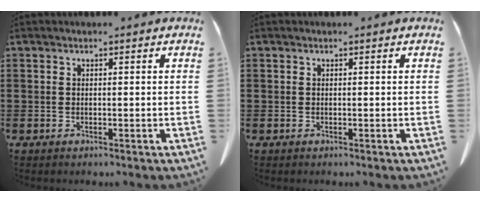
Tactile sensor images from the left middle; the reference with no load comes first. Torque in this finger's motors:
{"motor_torque": [0.00, 0.00, 0.00, 0.00]}